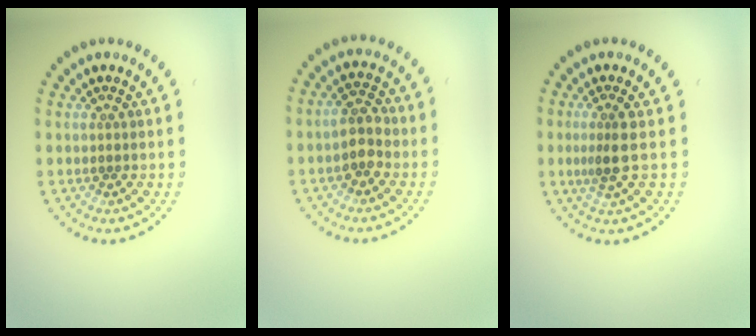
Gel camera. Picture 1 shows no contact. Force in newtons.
{"total": 2.5, "press": 2.4, "slide": 0.6}
{"total": 2.4, "press": 1.8, "slide": 1.6}